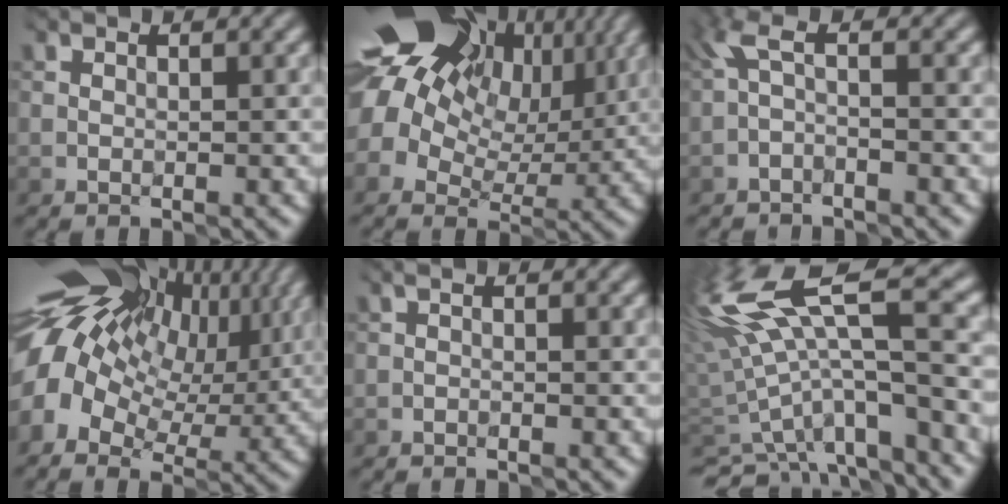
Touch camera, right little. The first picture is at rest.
{"total": 20.7, "force": [7.1, 16.1, 11.0], "torque": [-0.230, 0.044, 0.080]}
{"total": 1.6, "force": [-1.0, 0.2, 1.3], "torque": [-0.033, 0.003, -0.027]}
{"total": 16.3, "force": [3.1, 11.0, 11.6], "torque": [-0.225, 0.012, 0.046]}
{"total": 0.0}
{"total": 11.0, "force": [0.6, 3.6, 10.4], "torque": [-0.203, 0.005, 0.033]}